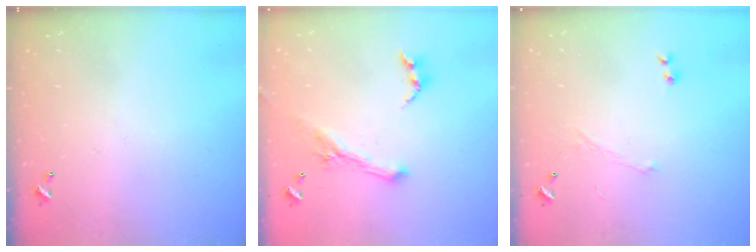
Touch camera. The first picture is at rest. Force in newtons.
{"total": 1.8, "press": 1.7, "slide": 0.4}
{"total": 1.2, "press": 1.0, "slide": 0.8}